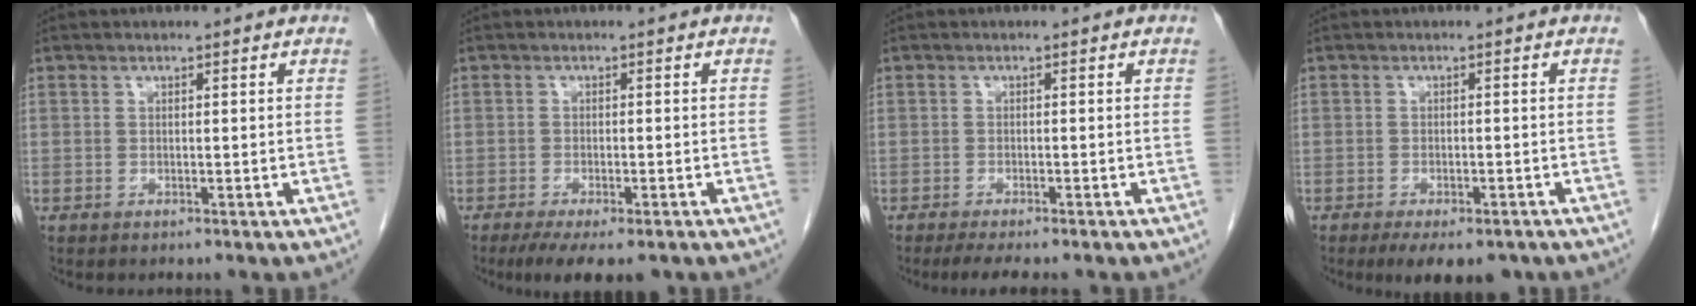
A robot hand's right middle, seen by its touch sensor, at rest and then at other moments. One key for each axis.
{"total": 8.1, "fx": -5.9, "fy": 2.0, "fz": 5.1, "tx": -0.069, "ty": -0.016, "tz": -0.087}
{"total": 5.7, "fx": -4.7, "fy": 0.9, "fz": 3.1, "tx": -0.041, "ty": -0.012, "tz": -0.067}
{"total": 7.8, "fx": -5.8, "fy": 3.0, "fz": 4.2, "tx": -0.051, "ty": -0.005, "tz": -0.079}